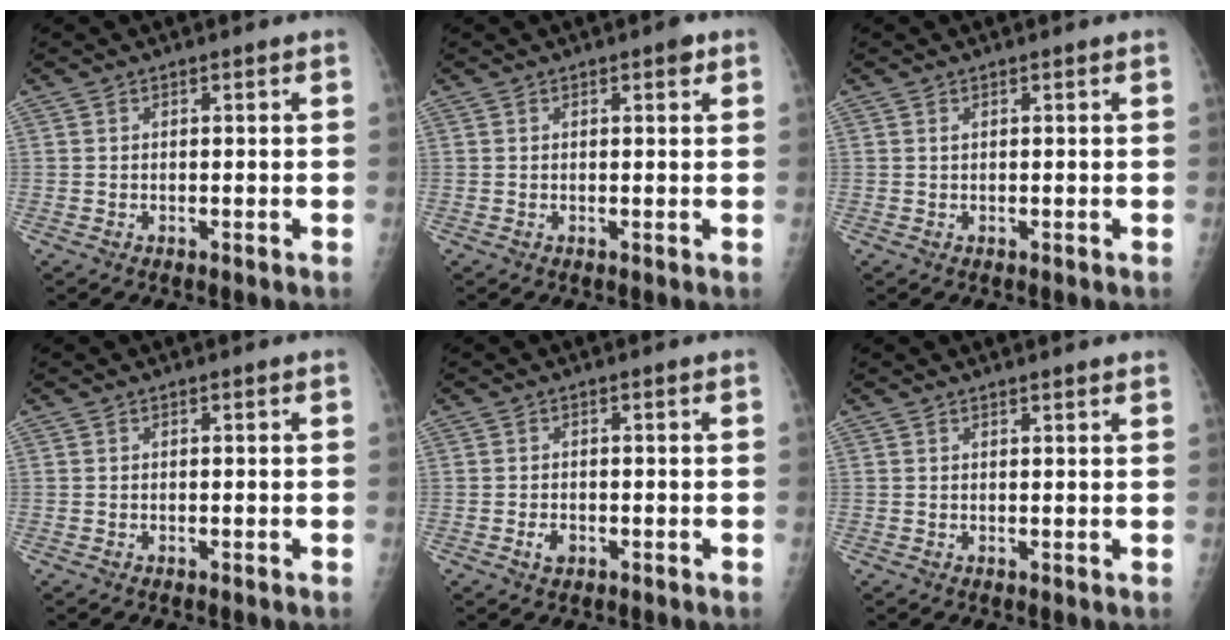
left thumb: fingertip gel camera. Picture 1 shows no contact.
{"total": 1.7, "force": [1.0, 0.5, 1.2], "torque": [-0.014, -0.003, 0.012]}
{"total": 0.6, "force": [0.5, 0.0, 0.4], "torque": [-0.008, 0.000, 0.009]}
{"total": 0.0}
{"total": 1.6, "force": [-0.5, 1.1, 1.1], "torque": [-0.017, 0.001, -0.005]}
{"total": 2.6, "force": [2.3, 0.1, 1.2], "torque": [-0.009, -0.005, 0.028]}